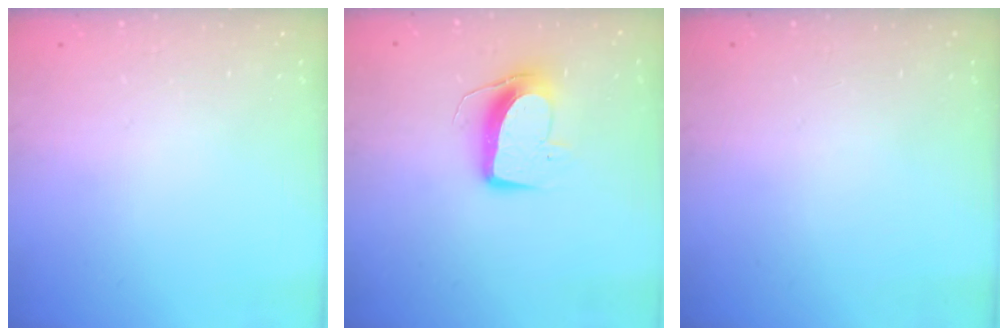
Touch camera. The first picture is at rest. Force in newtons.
{"total": 10.5, "press": 10.5, "slide": 0.4}
{"total": 0.0}